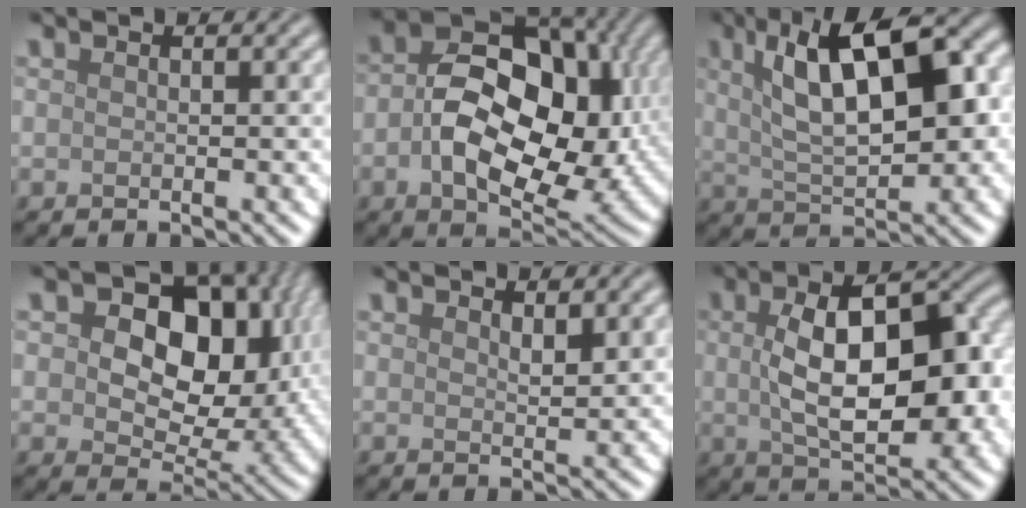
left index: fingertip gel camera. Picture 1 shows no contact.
{"total": 14.0, "force": [-0.1, 8.9, 10.8], "torque": [-0.159, -0.012, 0.008]}
{"total": 11.1, "force": [3.2, 4.5, 9.6], "torque": [-0.147, 0.015, 0.046]}
{"total": 14.0, "force": [3.4, 9.0, 10.2], "torque": [-0.119, 0.006, 0.055]}
{"total": 1.3, "force": [1.0, 0.4, 0.8], "torque": [-0.014, -0.003, 0.018]}
{"total": 10.7, "force": [0.3, 5.2, 9.3], "torque": [-0.137, 0.007, 0.008]}